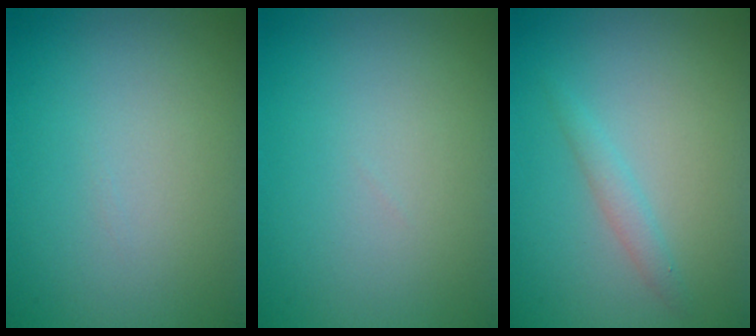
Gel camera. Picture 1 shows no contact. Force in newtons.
{"total": 0.0}
{"total": 1.4, "press": 1.4, "slide": 0.1}